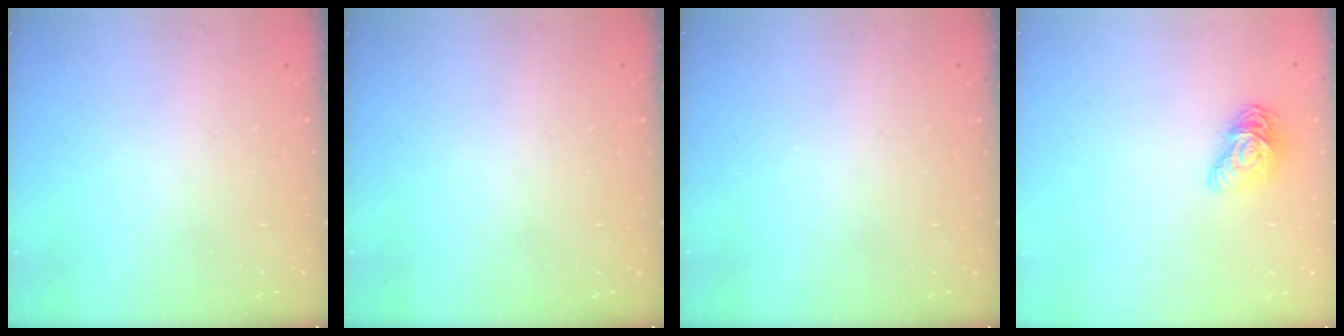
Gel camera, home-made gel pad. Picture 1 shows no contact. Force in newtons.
{"total": 0.0}
{"total": 0.0}
{"total": 10.0, "press": 10.0, "slide": 0.8}